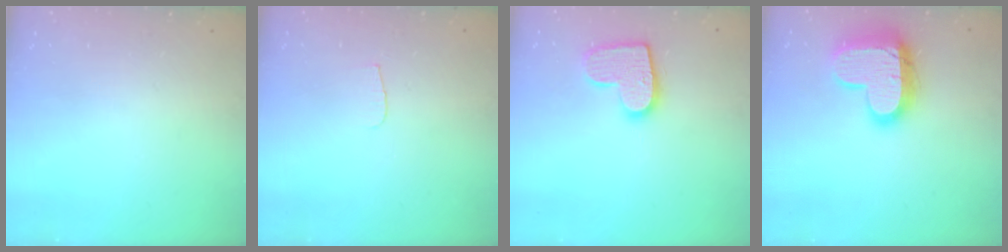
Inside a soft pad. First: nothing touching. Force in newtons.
{"total": 3.6, "press": 3.6, "slide": 0.4}
{"total": 13.5, "press": 13.5, "slide": 0.8}
{"total": 17.0, "press": 16.9, "slide": 1.1}